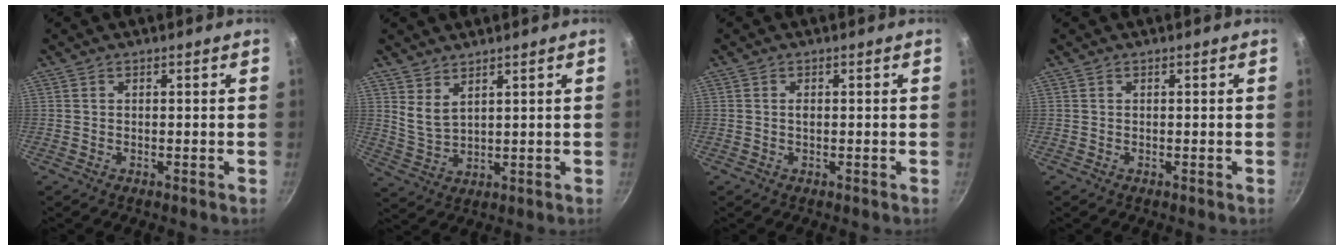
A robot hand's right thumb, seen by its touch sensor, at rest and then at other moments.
{"total": 4.4, "force": [3.0, 2.0, 2.6], "torque": [-0.046, -0.029, 0.066]}
{"total": 0.7, "force": [0.1, 0.4, 0.6], "torque": [-0.010, 0.001, 0.001]}
{"total": 0.0}